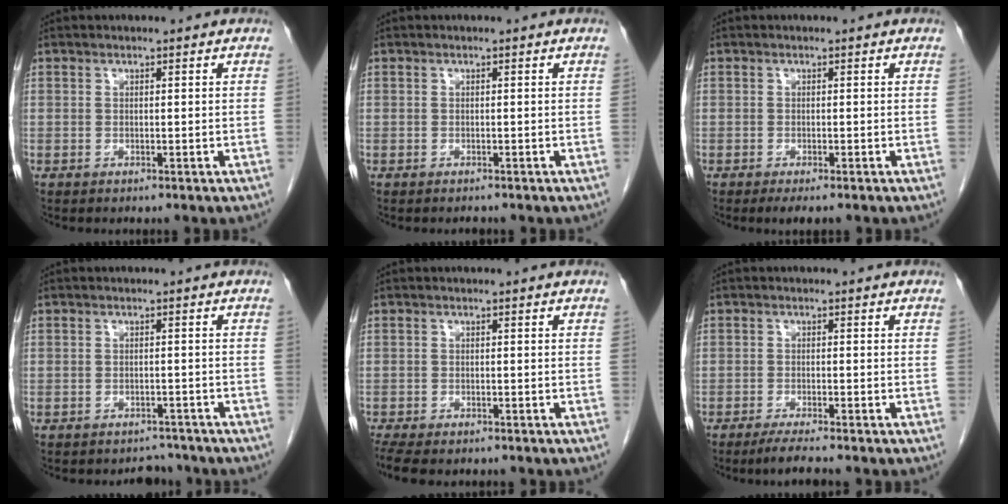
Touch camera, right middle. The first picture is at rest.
{"total": 0.5, "force": [-0.5, 0.1, 0.0], "torque": [-0.006, -0.001, -0.008]}
{"total": 2.2, "force": [-1.6, 0.5, 1.5], "torque": [-0.021, -0.006, -0.023]}
{"total": 2.8, "force": [-2.5, 1.2, -0.3], "torque": [0.005, 0.004, -0.034]}
{"total": 7.5, "force": [-6.0, 2.7, 3.7], "torque": [-0.068, -0.009, -0.091]}
{"total": 3.5, "force": [-2.9, -0.2, 2.0], "torque": [-0.039, -0.009, -0.053]}